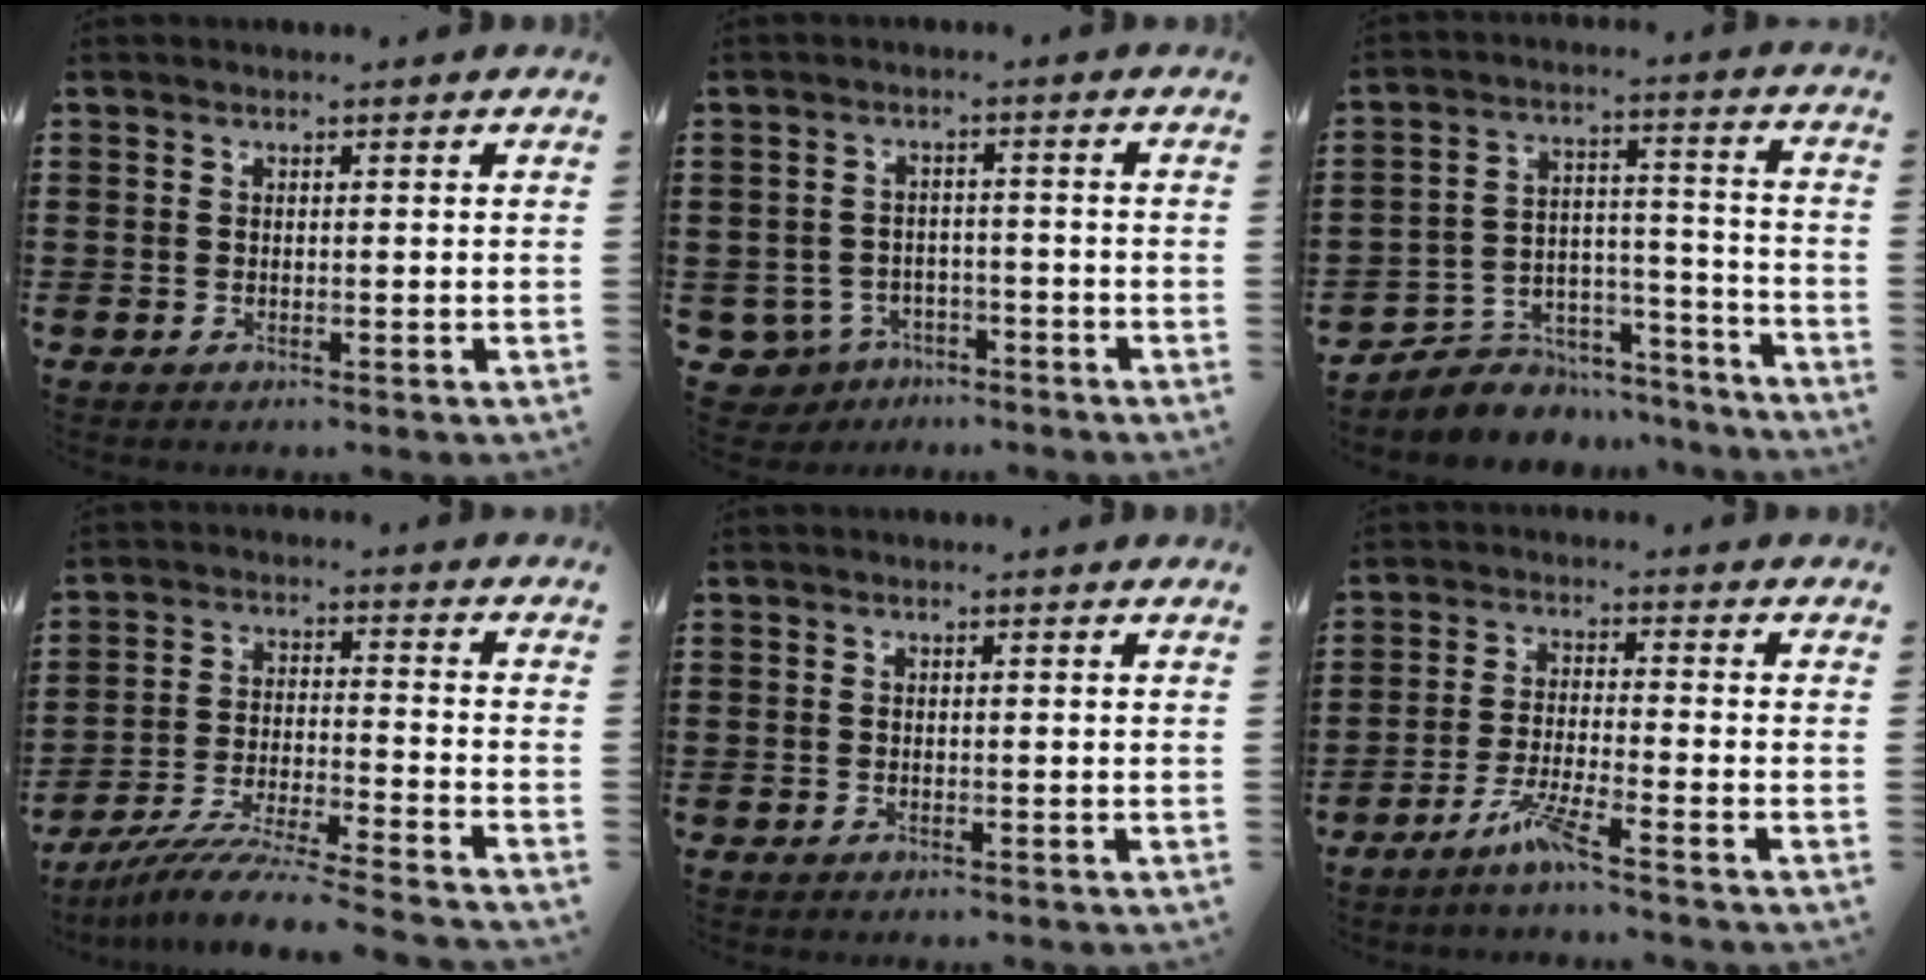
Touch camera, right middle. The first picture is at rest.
{"total": 3.7, "force": [-3.1, 1.8, 0.9], "torque": [-0.046, -0.004, -0.069]}
{"total": 5.4, "force": [-4.6, 2.8, 0.0], "torque": [-0.007, 0.013, -0.091]}
{"total": 8.2, "force": [-7.5, -0.7, 3.1], "torque": [-0.058, -0.010, -0.146]}
{"total": 0.0}
{"total": 5.0, "force": [-3.7, 0.0, 3.4], "torque": [-0.076, -0.009, -0.071]}